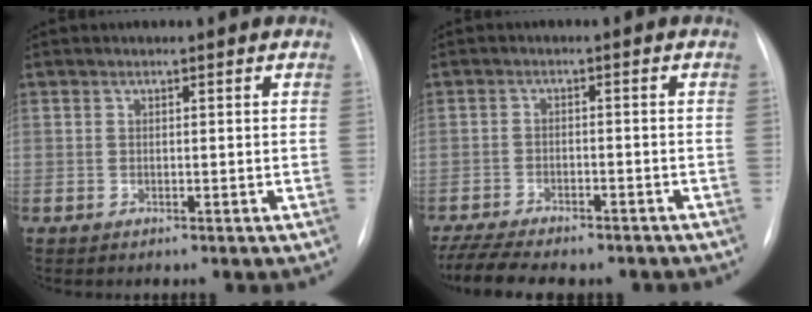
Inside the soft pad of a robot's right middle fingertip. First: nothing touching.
{"total": 13.7, "force": [-11.4, 4.2, 6.4], "torque": [-0.132, -0.007, -0.160]}